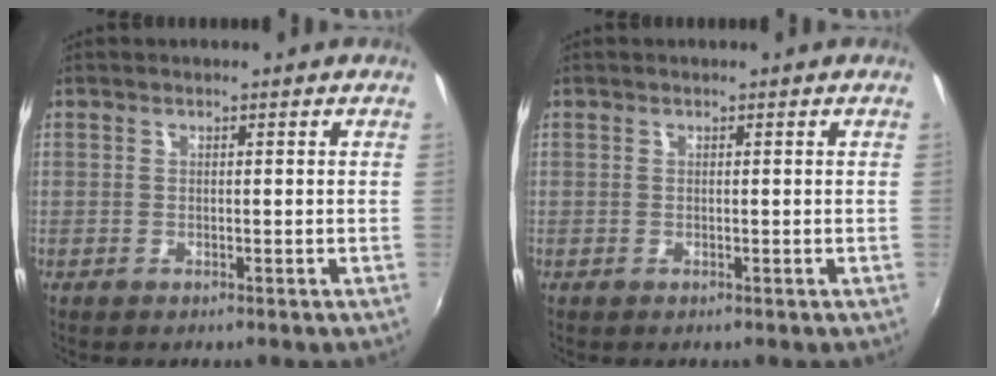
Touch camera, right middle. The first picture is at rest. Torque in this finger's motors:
{"motor_torque": [0.00, 0.00, 0.00, 0.00]}